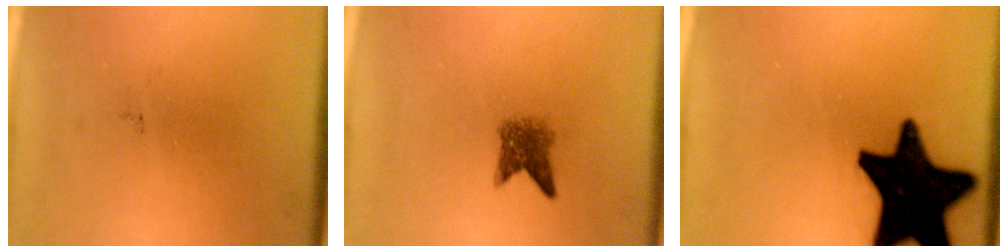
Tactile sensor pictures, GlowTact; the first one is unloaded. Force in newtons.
{"total": 3.0}
{"total": 20.1}